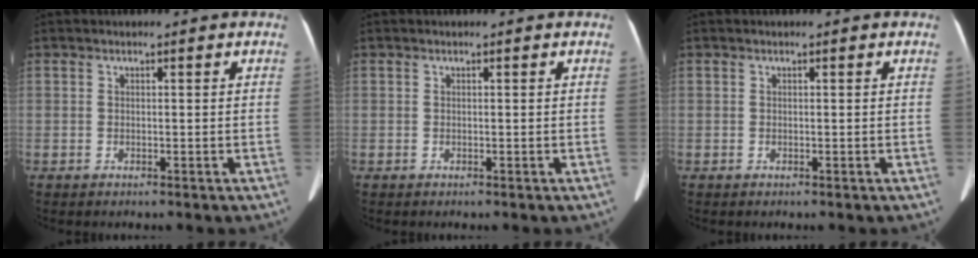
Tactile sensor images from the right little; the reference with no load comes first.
{"total": 0.0}
{"total": 0.0}